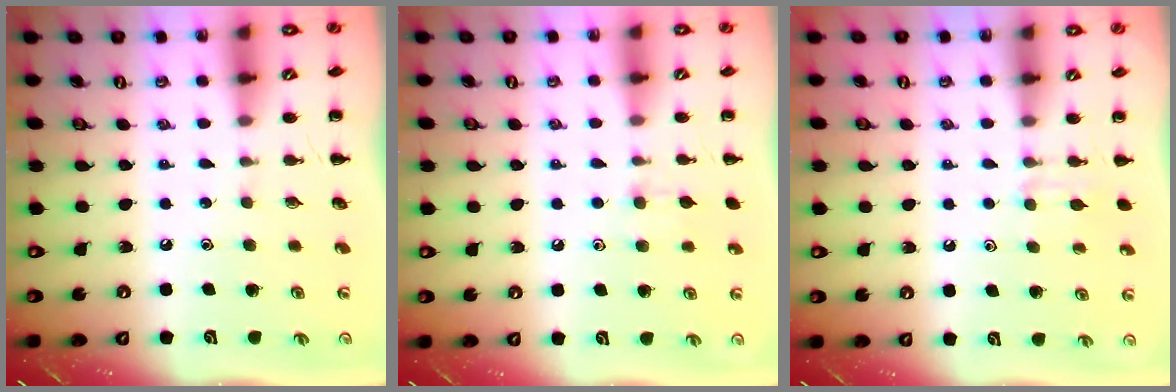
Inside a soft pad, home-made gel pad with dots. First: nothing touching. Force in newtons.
{"total": 5.6, "press": 5.5, "slide": 1.3}
{"total": 4.4, "press": 4.2, "slide": 1.4}